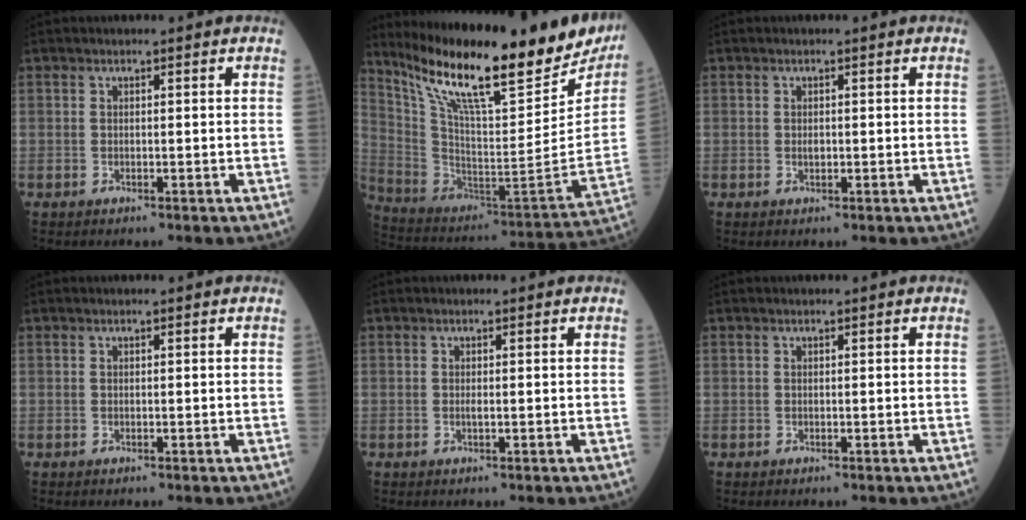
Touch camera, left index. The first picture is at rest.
{"total": 28.8, "force": [22.6, 5.6, 16.9], "torque": [-0.289, -0.046, 0.341]}
{"total": 0.8, "force": [0.0, 0.5, 0.7], "torque": [-0.014, 0.000, 0.001]}
{"total": 0.0}
{"total": 0.6, "force": [0.0, 0.1, 0.6], "torque": [-0.015, -0.002, -0.001]}
{"total": 0.0}